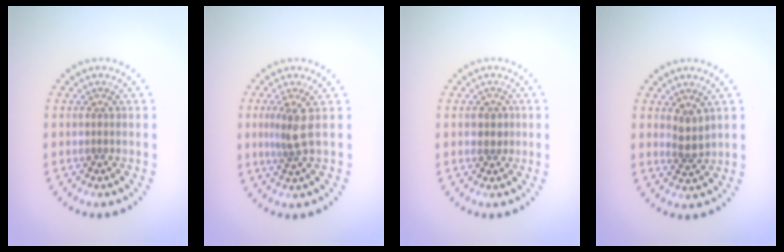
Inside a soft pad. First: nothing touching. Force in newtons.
{"total": 2.4, "press": 1.7, "slide": 1.6}
{"total": 1.4, "press": 1.3, "slide": 0.5}
{"total": 1.9, "press": 1.6, "slide": 1.2}